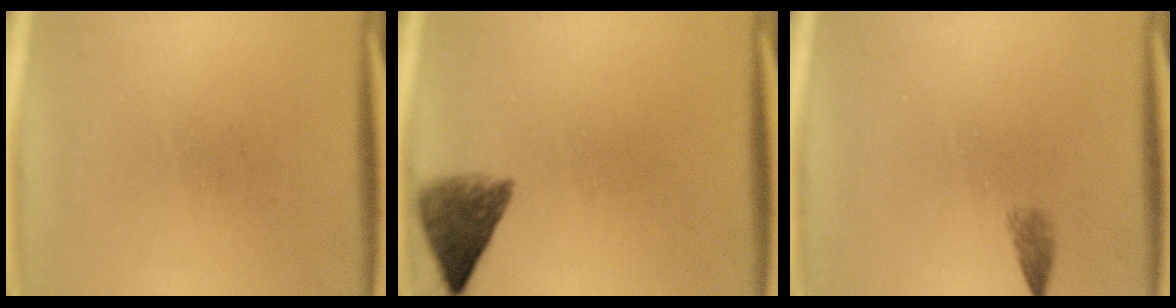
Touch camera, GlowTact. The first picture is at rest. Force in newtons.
{"total": 5.3}
{"total": 1.3}